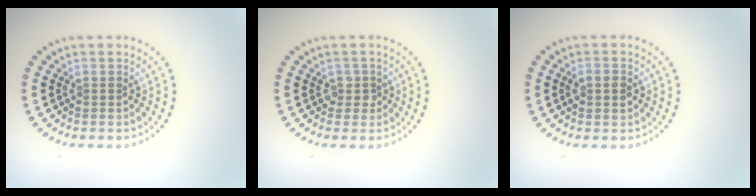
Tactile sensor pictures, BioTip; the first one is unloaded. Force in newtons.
{"total": 1.1, "press": 1.0, "slide": 0.5}
{"total": 1.8, "press": 1.8, "slide": 0.1}